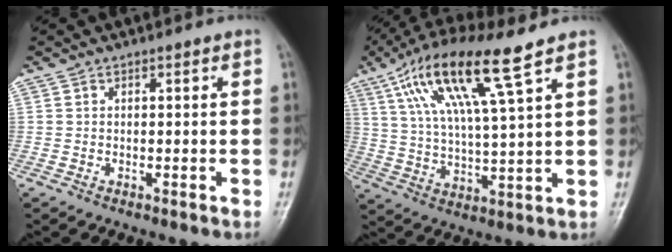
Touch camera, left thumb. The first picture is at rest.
{"total": 15.6, "force": [8.2, 2.2, 13.0], "torque": [-0.258, -0.015, 0.157]}